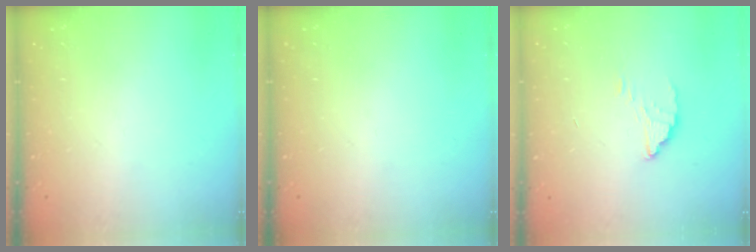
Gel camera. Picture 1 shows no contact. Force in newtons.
{"total": 0.0}
{"total": 2.5, "press": 2.5, "slide": 0.1}